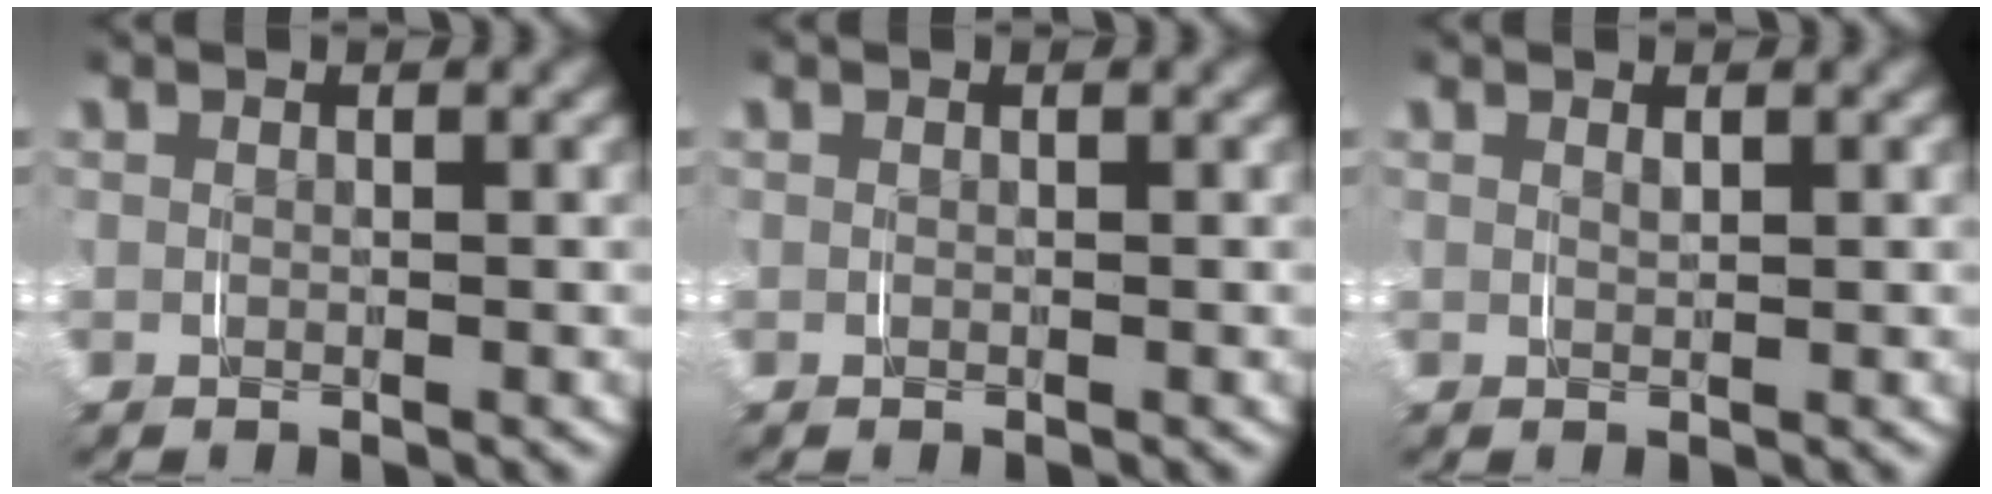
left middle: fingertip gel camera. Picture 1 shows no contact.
{"total": 0.0}
{"total": 0.6, "force": [0.5, 0.0, 0.4], "torque": [-0.004, -0.001, 0.010]}